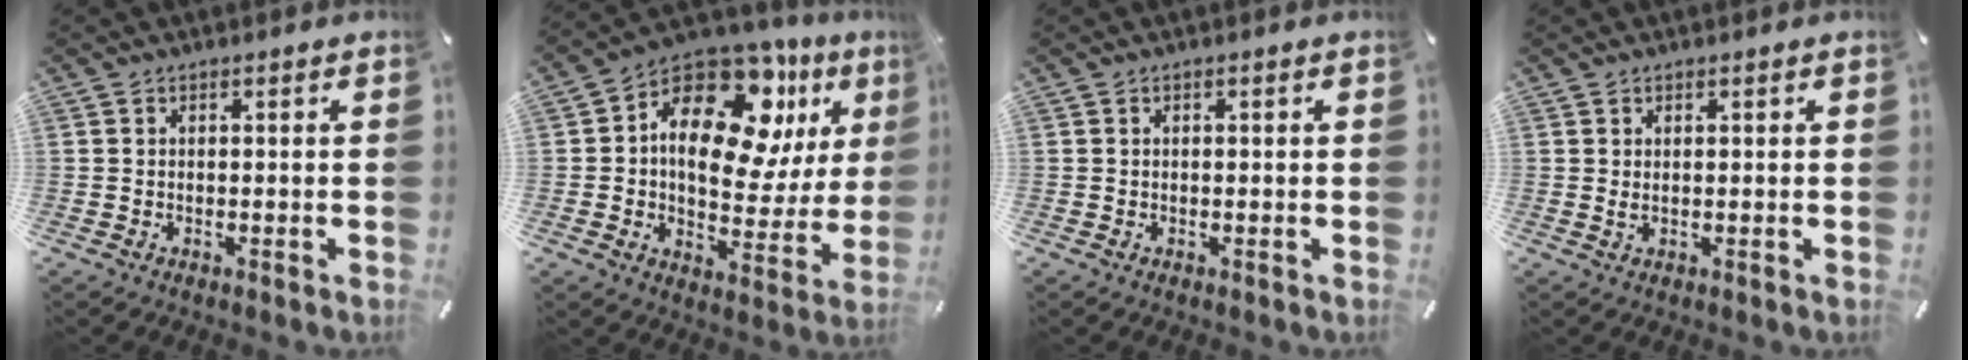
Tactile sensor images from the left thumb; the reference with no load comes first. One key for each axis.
{"total": 18.3, "fx": 7.4, "fy": 11.6, "fz": 12.1, "tx": -0.175, "ty": -0.048, "tz": 0.127}
{"total": 0.0}
{"total": 1.2, "fx": 0.4, "fy": 0.3, "fz": 1.1, "tx": -0.021, "ty": -0.001, "tz": 0.006}